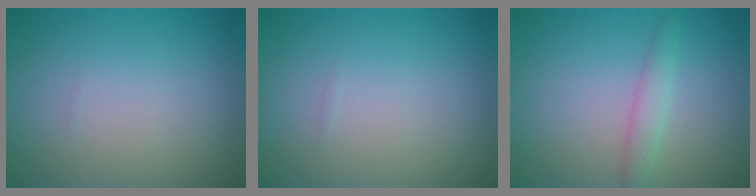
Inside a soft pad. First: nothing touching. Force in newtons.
{"total": 0.0}
{"total": 1.7, "press": 1.7, "slide": 0.1}